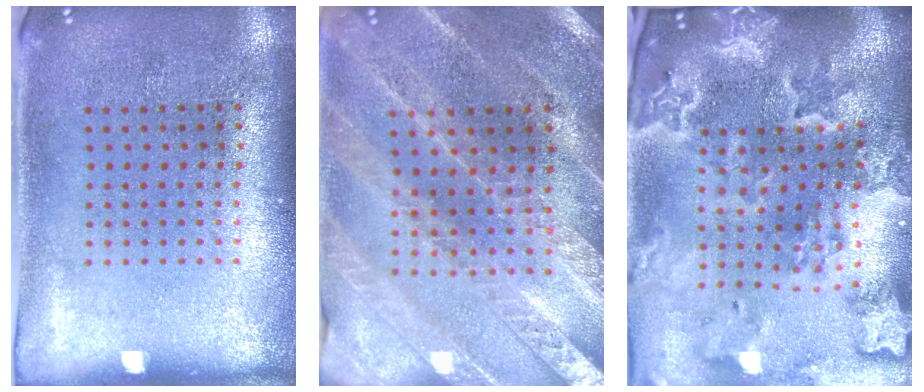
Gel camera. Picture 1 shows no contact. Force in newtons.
{"total": 2.4, "press": 2.4, "slide": 0.4}
{"total": 4.1, "press": 3.5, "slide": 2.2}